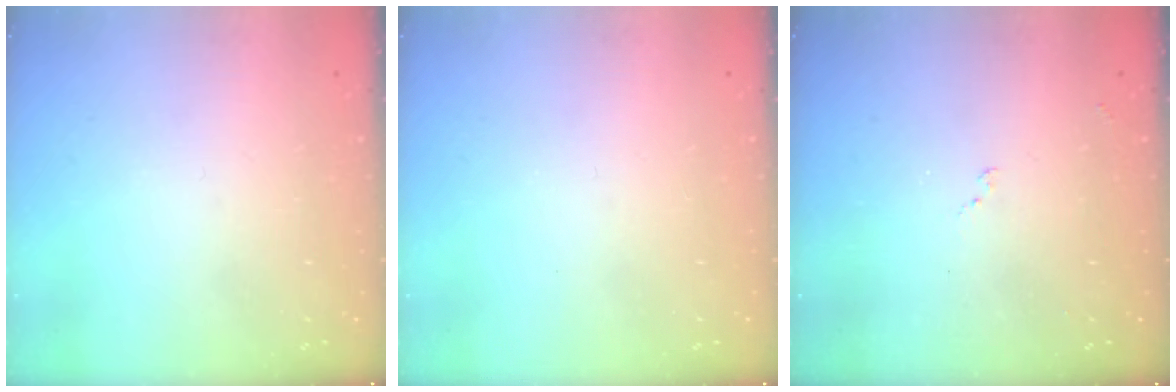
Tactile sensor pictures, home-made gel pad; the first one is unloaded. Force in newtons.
{"total": 0.0}
{"total": 8.0, "press": 7.9, "slide": 0.7}